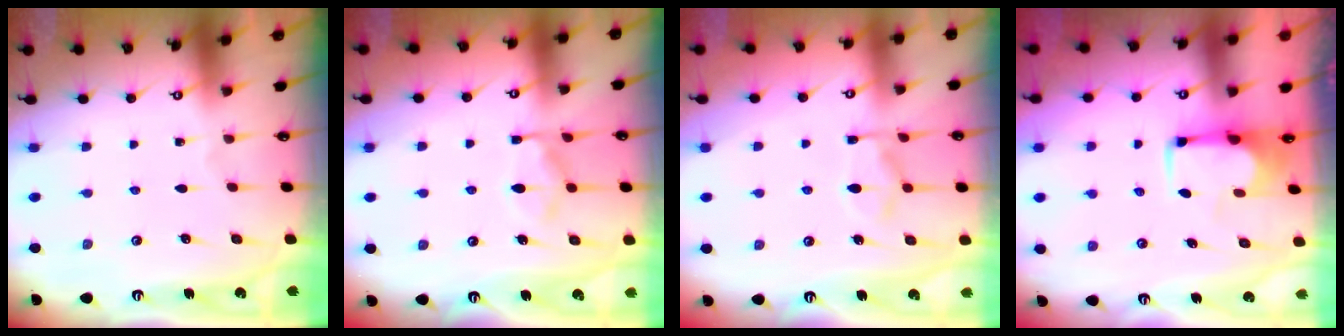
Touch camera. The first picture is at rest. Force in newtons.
{"total": 10.2, "press": 10.2, "slide": 1.0}
{"total": 3.8, "press": 3.5, "slide": 1.5}
{"total": 1.9, "press": 1.6, "slide": 1.0}